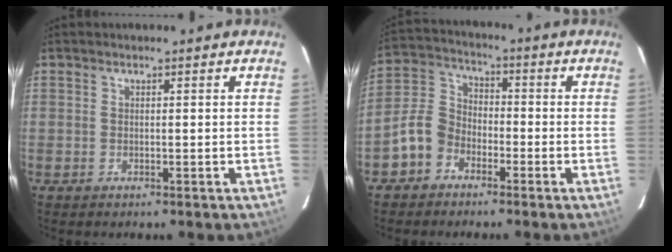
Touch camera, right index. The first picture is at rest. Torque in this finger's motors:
{"motor_torque": [0.83, -0.69, 0.21, 0.01]}